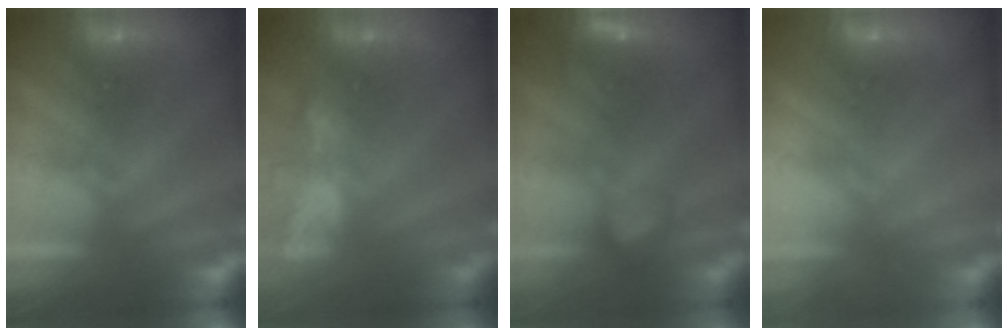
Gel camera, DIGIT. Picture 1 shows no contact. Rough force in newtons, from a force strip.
{"total": 5.9}
{"total": 5.9}
{"total": 2.0}